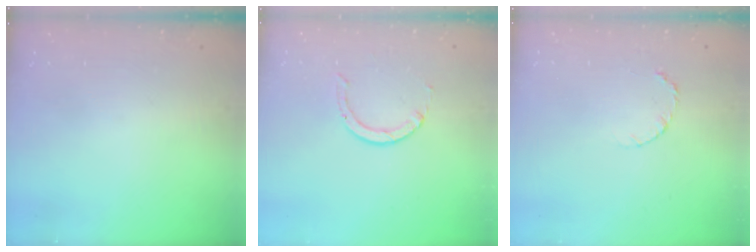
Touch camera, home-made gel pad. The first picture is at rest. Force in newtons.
{"total": 2.0, "press": 2.0, "slide": 0.2}
{"total": 3.9, "press": 3.8, "slide": 0.5}